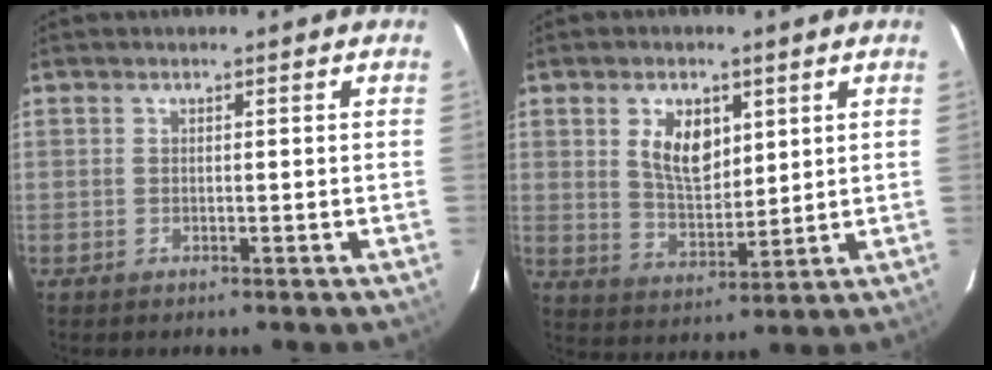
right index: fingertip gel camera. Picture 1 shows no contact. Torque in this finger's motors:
{"motor_torque": [0.38, 0.27, 0.21, 0.08]}